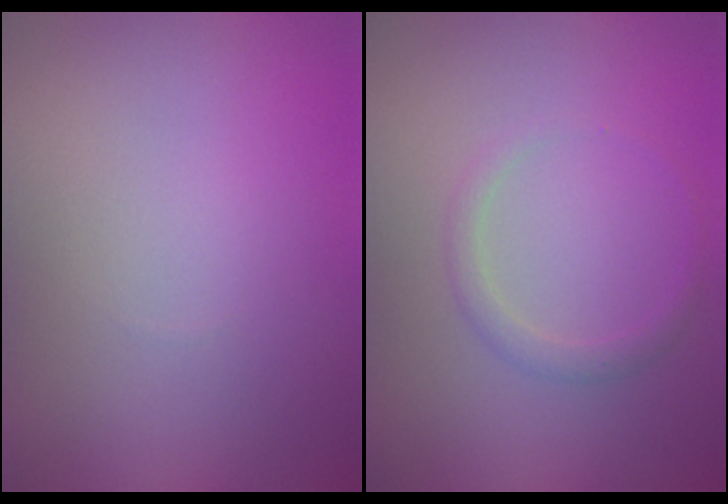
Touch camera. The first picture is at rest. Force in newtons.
{"total": 1.3, "press": 1.3, "slide": 0.1}